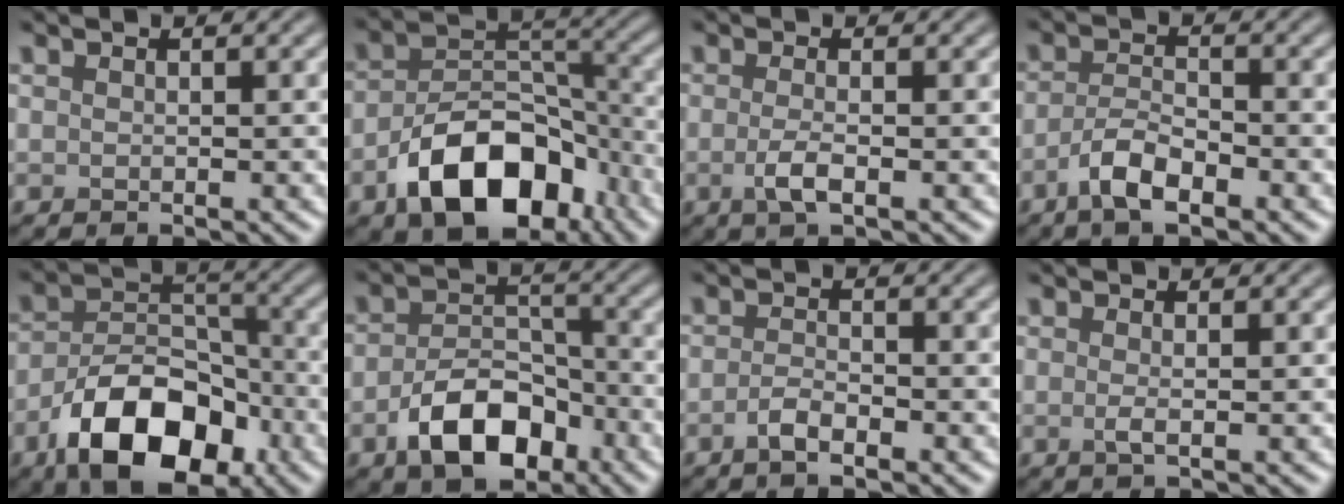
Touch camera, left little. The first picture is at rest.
{"total": 10.5, "force": [-5.4, 6.2, 6.5], "torque": [-0.106, 0.000, -0.092]}
{"total": 2.2, "force": [-0.6, 0.6, 2.1], "torque": [-0.042, -0.001, -0.017]}
{"total": 3.7, "force": [-2.2, 1.3, 2.7], "torque": [-0.056, 0.003, -0.047]}
{"total": 10.2, "force": [-5.4, 5.7, 6.5], "torque": [-0.110, 0.001, -0.093]}
{"total": 7.0, "force": [-3.5, 4.0, 4.5], "torque": [-0.075, -0.005, -0.060]}
{"total": 2.1, "force": [-1.2, 0.6, 1.6], "torque": [-0.032, 0.001, -0.025]}
{"total": 1.4, "force": [-0.2, 0.4, 1.3], "torque": [-0.023, -0.003, -0.005]}